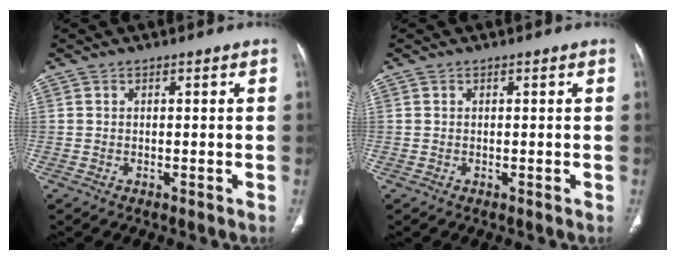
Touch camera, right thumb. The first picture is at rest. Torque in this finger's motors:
{"motor_torque": [0.24, 0.24, 0.06, -0.06, 0.00]}